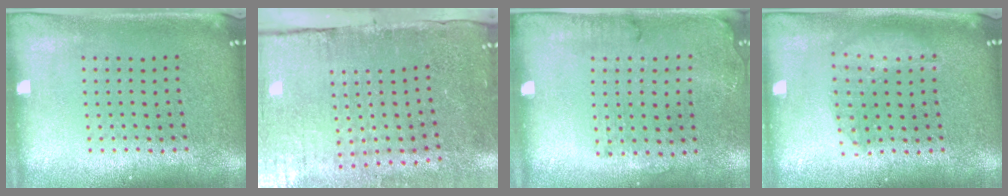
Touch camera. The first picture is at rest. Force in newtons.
{"total": 4.5, "press": 3.7, "slide": 2.5}
{"total": 1.7, "press": 1.2, "slide": 1.2}
{"total": 1.4, "press": 1.4, "slide": 0.4}